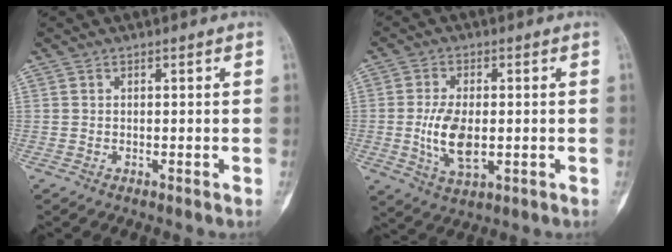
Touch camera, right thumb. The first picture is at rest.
{"total": 8.7, "force": [-0.8, 4.5, 7.4], "torque": [-0.137, -0.006, -0.009]}